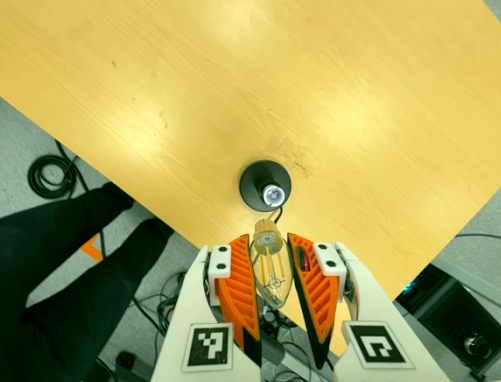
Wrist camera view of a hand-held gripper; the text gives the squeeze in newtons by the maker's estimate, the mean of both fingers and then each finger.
{"total": 10.3, "left": 9.2, "right": 11.3}